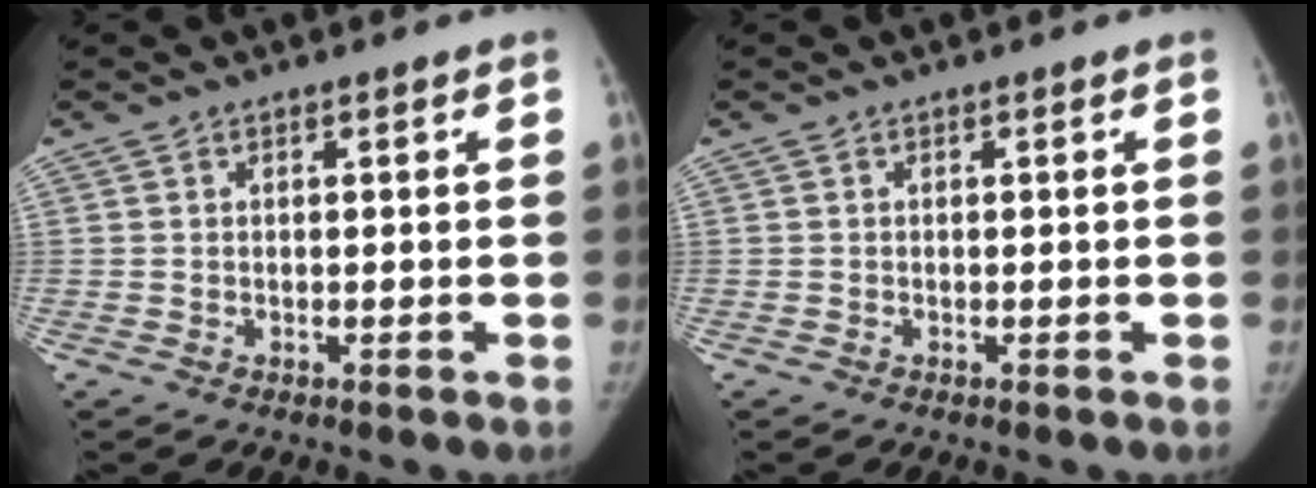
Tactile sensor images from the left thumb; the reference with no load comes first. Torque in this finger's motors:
{"motor_torque": [-0.09, 0.09, 0.32, -0.06, 0.00]}